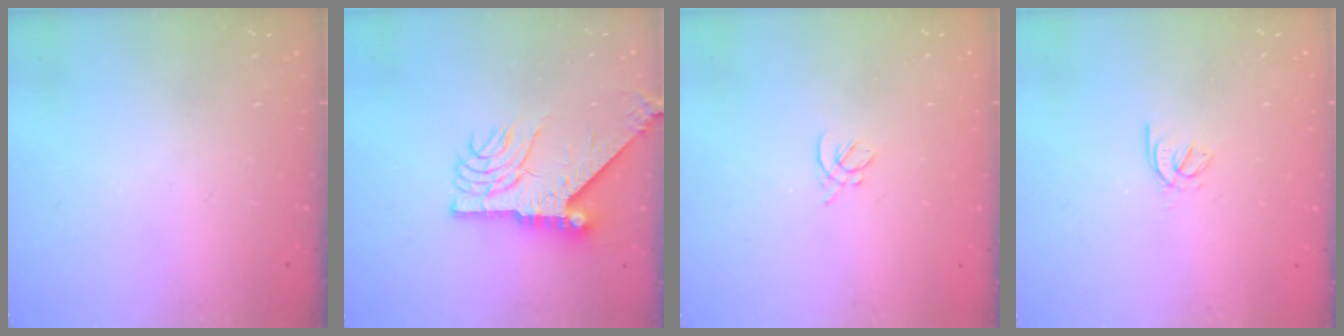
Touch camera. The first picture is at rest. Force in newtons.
{"total": 12.1, "press": 12.0, "slide": 1.6}
{"total": 2.1, "press": 2.0, "slide": 0.7}
{"total": 2.9, "press": 2.8, "slide": 0.8}